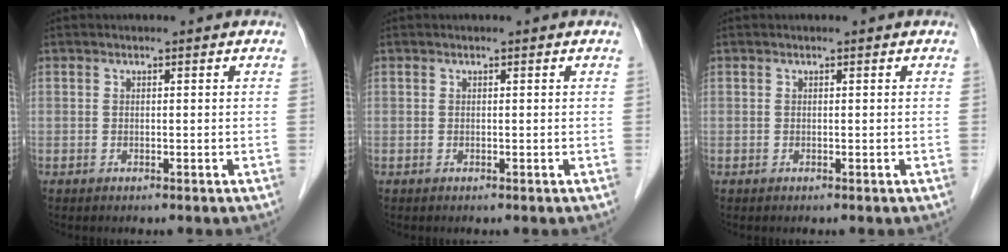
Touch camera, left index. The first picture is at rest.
{"total": 0.0}
{"total": 0.0}